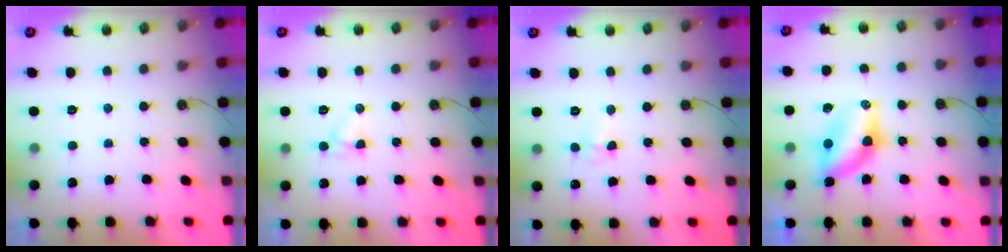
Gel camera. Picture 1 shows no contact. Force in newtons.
{"total": 4.8, "press": 4.8, "slide": 0.5}
{"total": 3.0, "press": 2.8, "slide": 1.1}
{"total": 7.1, "press": 6.9, "slide": 1.6}